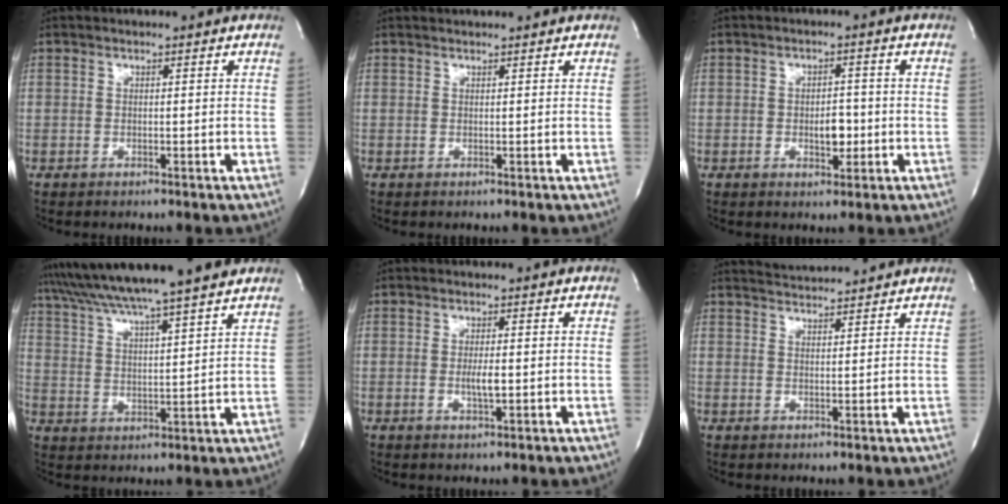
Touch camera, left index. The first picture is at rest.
{"total": 1.9, "force": [1.8, 0.0, 0.3], "torque": [-0.005, 0.018, 0.029]}
{"total": 3.4, "force": [-0.7, 1.8, 2.9], "torque": [-0.041, 0.002, -0.008]}
{"total": 16.5, "force": [14.3, -0.8, 8.2], "torque": [-0.149, 0.022, 0.219]}
{"total": 2.4, "force": [-0.4, 0.4, 2.4], "torque": [-0.050, -0.004, -0.006]}
{"total": 5.0, "force": [5.0, -0.4, 0.5], "torque": [-0.018, 0.019, 0.078]}